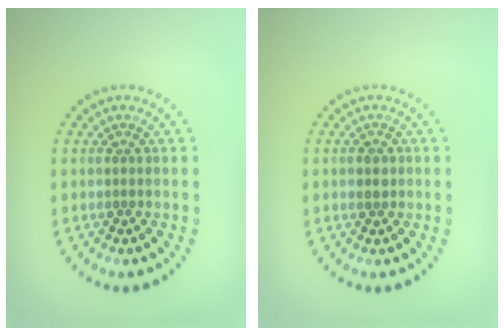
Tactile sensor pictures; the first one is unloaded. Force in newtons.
{"total": 1.2, "press": 1.2, "slide": 0.2}